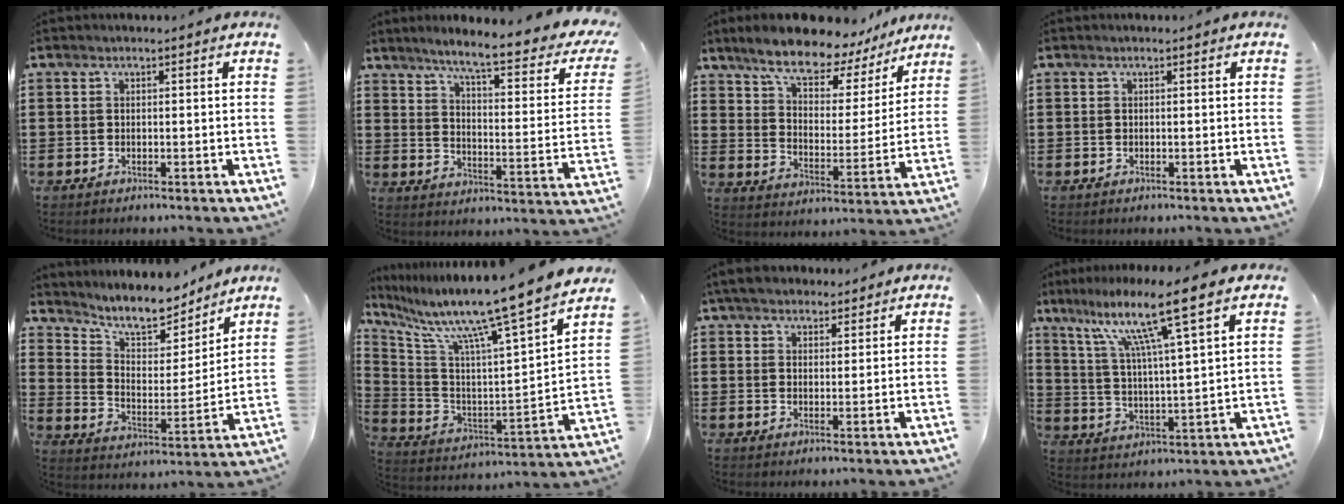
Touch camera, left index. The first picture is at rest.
{"total": 6.8, "force": [5.1, -0.2, 4.4], "torque": [-0.099, -0.040, 0.076]}
{"total": 10.1, "force": [8.8, 2.8, 4.2], "torque": [-0.099, -0.054, 0.148]}
{"total": 0.0}
{"total": 8.8, "force": [8.2, 1.8, 2.7], "torque": [-0.075, -0.055, 0.144]}
{"total": 11.8, "force": [10.1, -1.7, 5.8], "torque": [-0.131, -0.088, 0.150]}
{"total": 4.1, "force": [3.7, 1.7, 0.7], "torque": [-0.028, 0.001, 0.070]}
{"total": 11.6, "force": [7.6, 0.4, 8.7], "torque": [-0.181, -0.027, 0.120]}